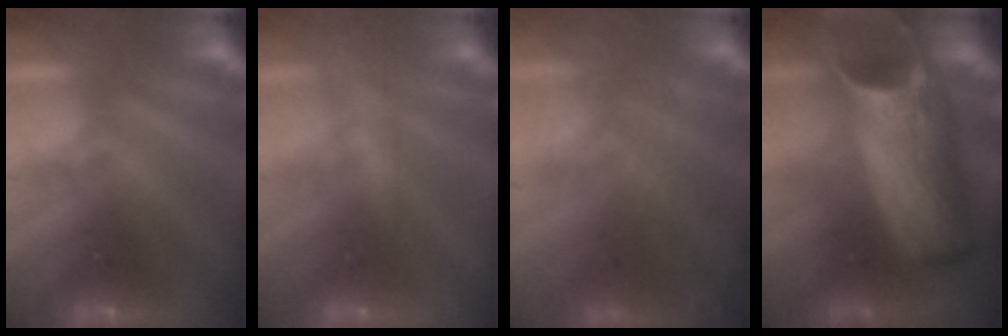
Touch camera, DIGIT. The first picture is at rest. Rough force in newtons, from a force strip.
{"total": 2.9}
{"total": 7.3}
{"total": 8.9}